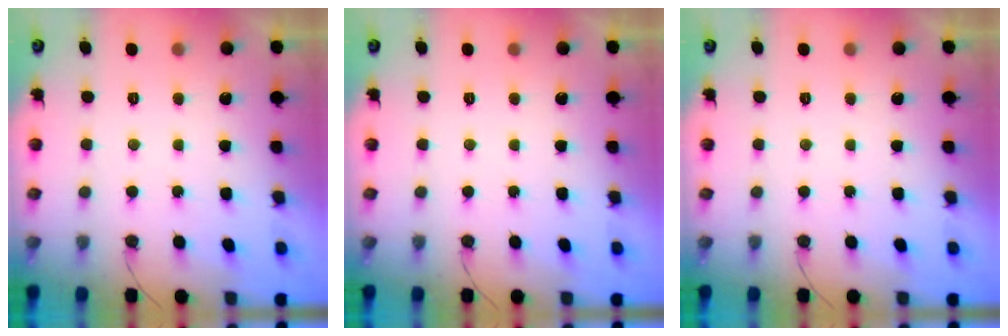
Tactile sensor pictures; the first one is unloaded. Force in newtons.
{"total": 0.0}
{"total": 0.0}